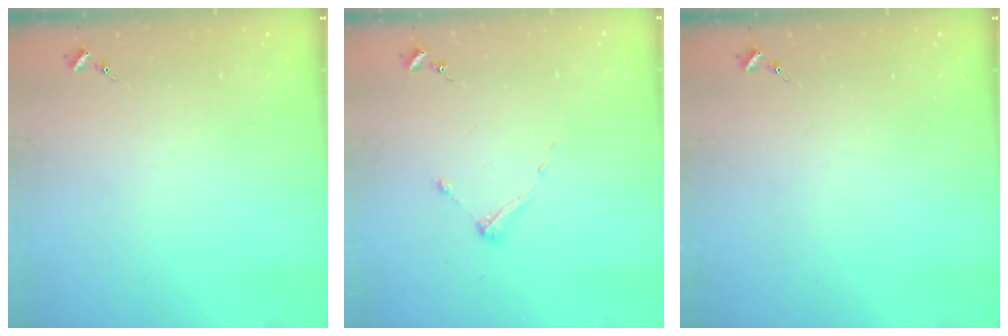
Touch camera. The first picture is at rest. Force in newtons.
{"total": 3.4, "press": 3.4, "slide": 0.4}
{"total": 0.0}